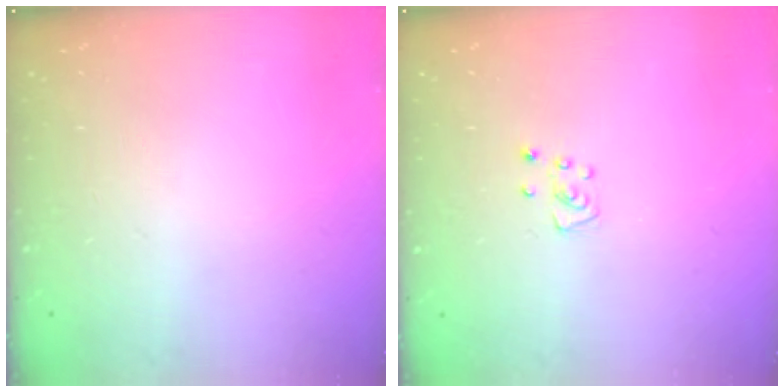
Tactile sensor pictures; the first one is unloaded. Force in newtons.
{"total": 3.6, "press": 3.6, "slide": 0.3}